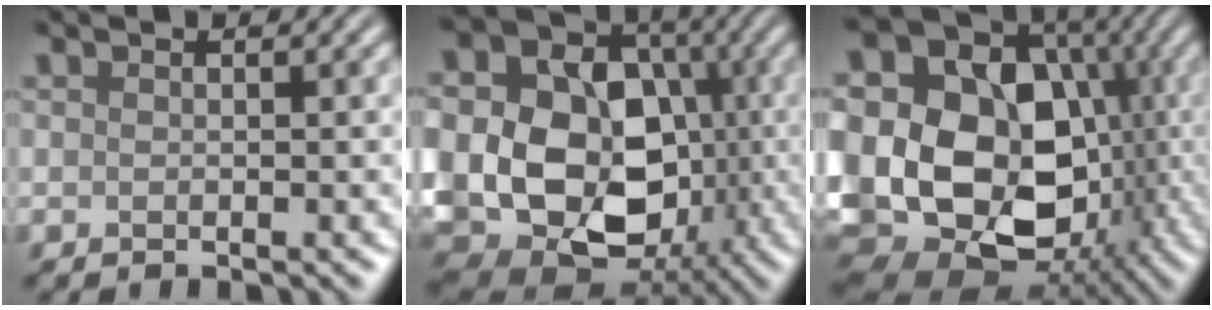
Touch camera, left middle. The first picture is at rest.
{"total": 21.7, "force": [-1.7, 18.6, 11.1], "torque": [-0.216, -0.021, -0.052]}
{"total": 23.3, "force": [-0.7, 19.5, 12.8], "torque": [-0.245, -0.006, -0.041]}